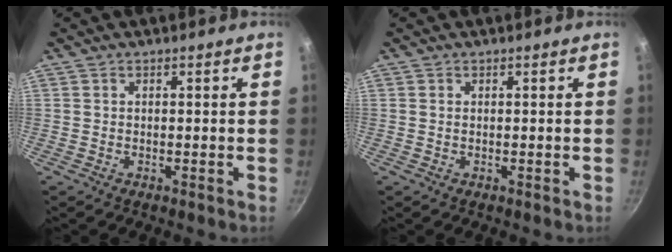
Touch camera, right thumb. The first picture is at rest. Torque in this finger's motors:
{"motor_torque": [0.02, 0.32, 0.22, 0.06, 0.05]}